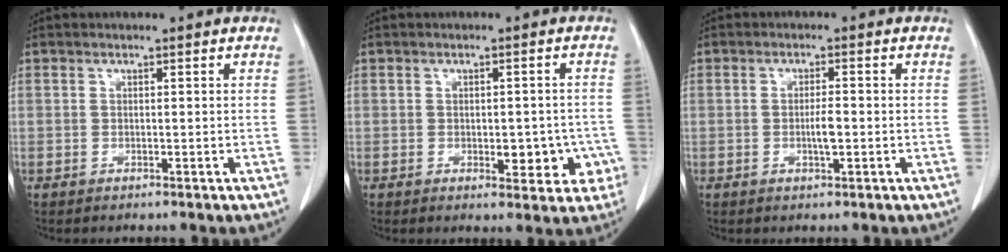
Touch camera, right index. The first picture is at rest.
{"total": 5.7, "force": [-1.7, 2.9, 4.6], "torque": [-0.042, 0.006, -0.016]}
{"total": 2.5, "force": [-0.6, 0.4, 2.4], "torque": [-0.046, 0.000, -0.009]}